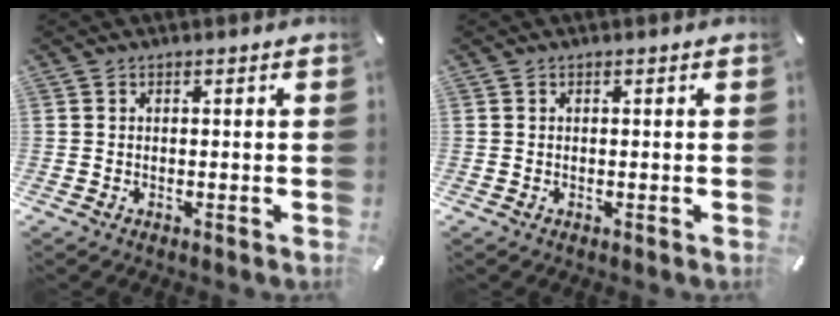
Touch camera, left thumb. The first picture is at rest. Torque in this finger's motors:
{"motor_torque": [-0.08, 0.08, 0.01, -0.07, 0.03]}